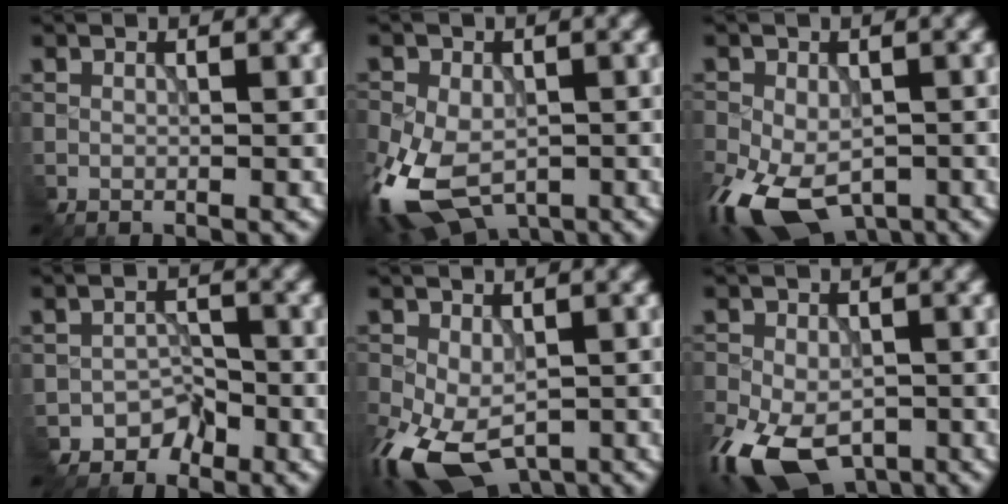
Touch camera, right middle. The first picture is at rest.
{"total": 10.4, "force": [-4.2, 6.2, 7.1], "torque": [-0.174, -0.036, -0.075]}
{"total": 11.4, "force": [-5.7, 6.4, 7.5], "torque": [-0.177, -0.058, -0.084]}
{"total": 2.4, "force": [-2.0, 1.4, -0.1], "torque": [0.009, 0.007, -0.034]}
{"total": 10.1, "force": [-4.5, 5.6, 7.1], "torque": [-0.171, -0.051, -0.066]}
{"total": 12.2, "force": [-6.8, 7.0, 7.4], "torque": [-0.158, -0.055, -0.105]}